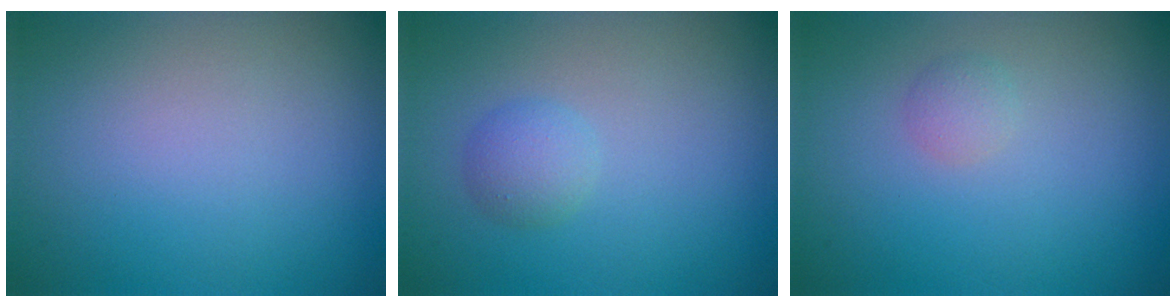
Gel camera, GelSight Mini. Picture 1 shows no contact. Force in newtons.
{"total": 1.7, "press": 1.7, "slide": 0.1}
{"total": 1.0, "press": 1.0, "slide": 0.0}